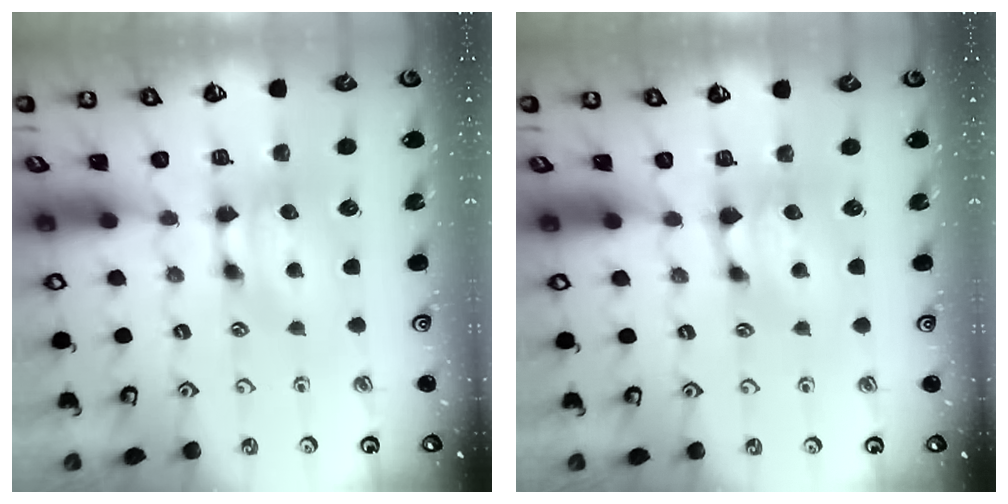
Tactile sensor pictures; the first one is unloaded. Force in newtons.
{"total": 1.0, "press": 0.7, "slide": 0.6}